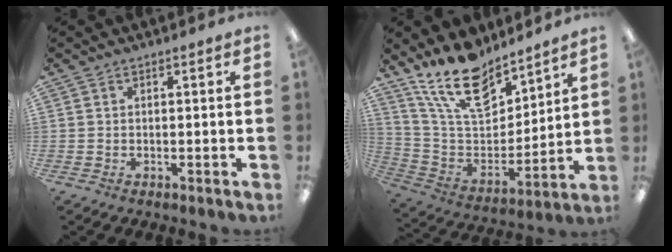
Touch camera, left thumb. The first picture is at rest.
{"total": 18.1, "force": [13.8, 7.9, 8.6], "torque": [-0.175, -0.080, 0.252]}